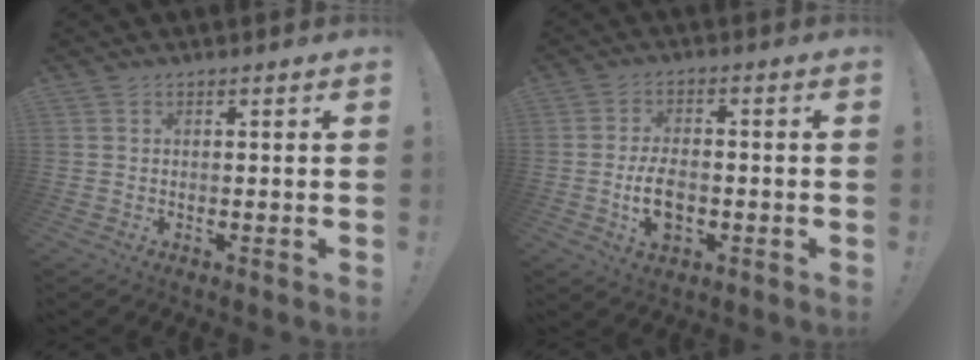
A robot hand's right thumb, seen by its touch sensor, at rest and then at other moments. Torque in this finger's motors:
{"motor_torque": [-0.04, 0.32, 0.13, 0.21, -0.02]}